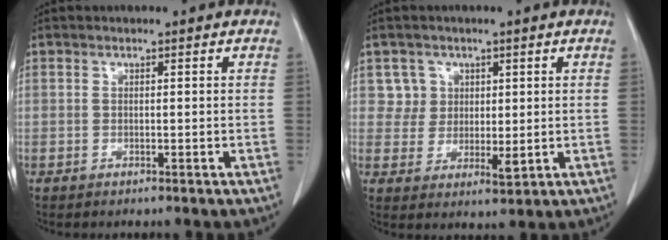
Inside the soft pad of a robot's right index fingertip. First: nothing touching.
{"total": 4.8, "force": [2.1, 4.2, 0.5], "torque": [-0.004, 0.002, 0.044]}